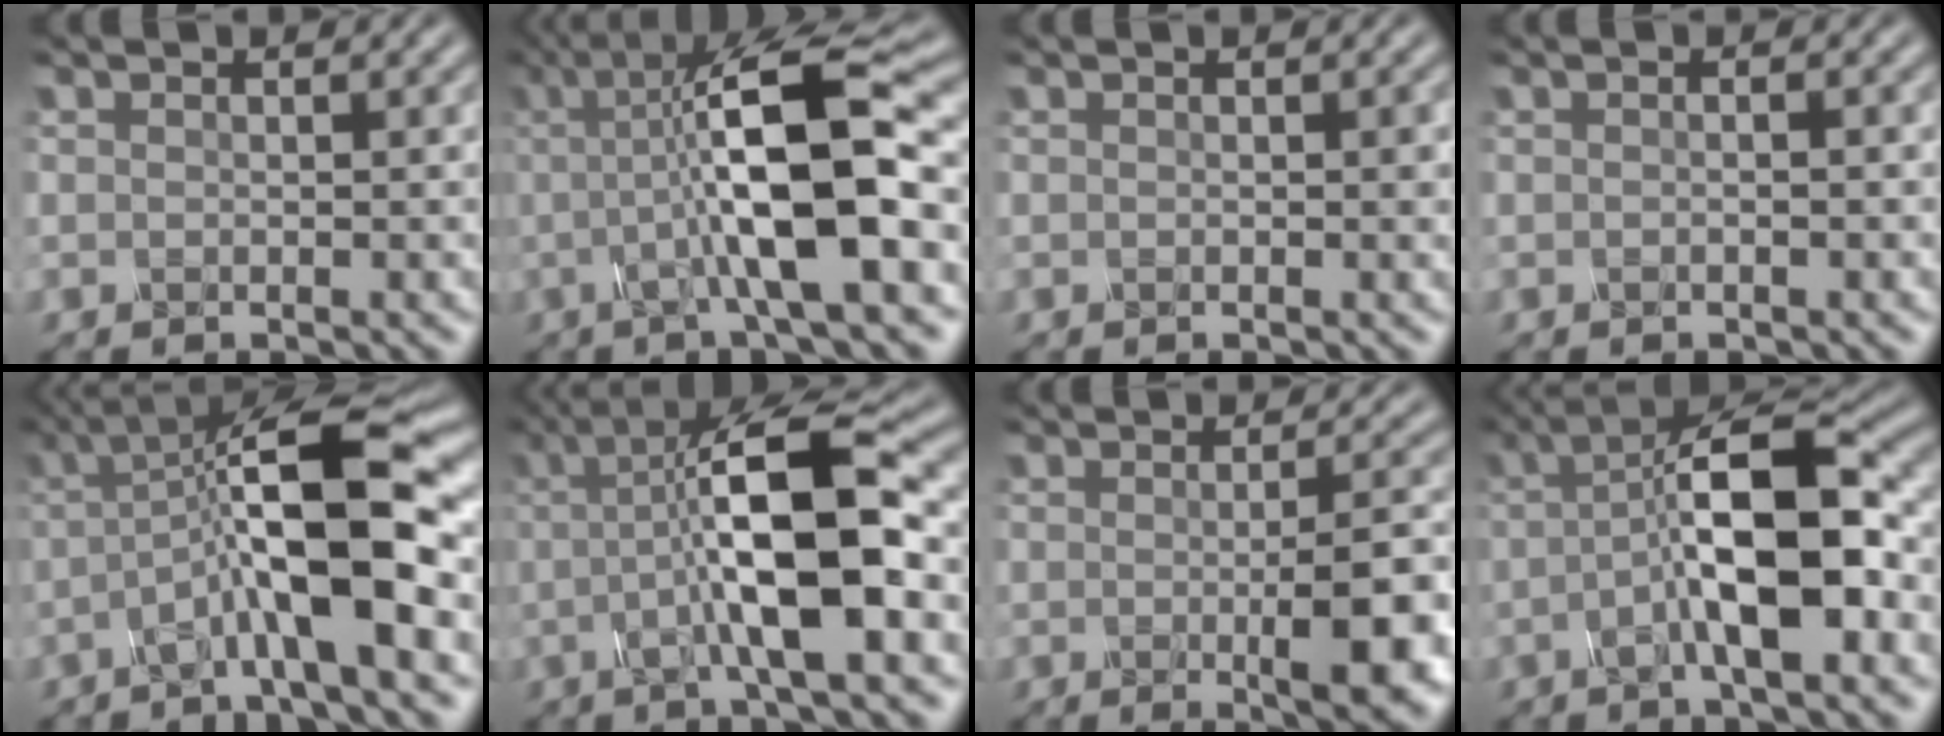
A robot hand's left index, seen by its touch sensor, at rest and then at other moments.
{"total": 11.3, "force": [0.0, 2.6, 11.0], "torque": [-0.173, 0.017, -0.008]}
{"total": 0.5, "force": [0.0, 0.3, 0.5], "torque": [-0.006, -0.001, 0.001]}
{"total": 1.4, "force": [0.3, 0.7, 1.2], "torque": [0.004, 0.002, -0.017]}
{"total": 9.6, "force": [-1.9, 1.8, 9.3], "torque": [-0.146, 0.026, -0.044]}
{"total": 10.0, "force": [-0.3, 2.4, 9.7], "torque": [-0.154, 0.019, -0.014]}
{"total": 6.0, "force": [-1.0, 1.4, 5.8], "torque": [-0.081, -0.005, -0.012]}
{"total": 9.5, "force": [-1.3, 2.6, 9.0], "torque": [-0.145, 0.023, -0.030]}